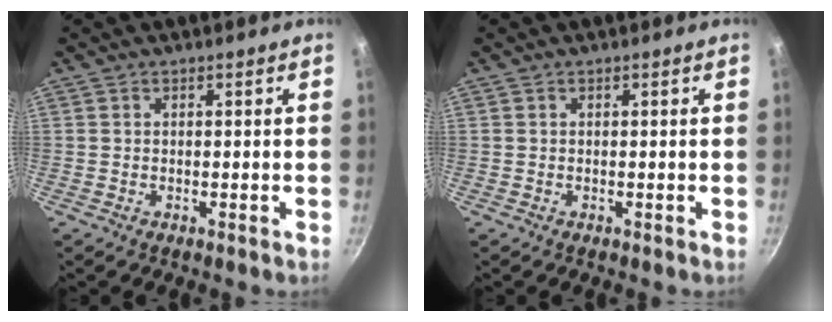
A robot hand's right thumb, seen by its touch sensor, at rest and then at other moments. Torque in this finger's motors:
{"motor_torque": [0.00, 0.00, 0.05, -0.05, 0.02]}